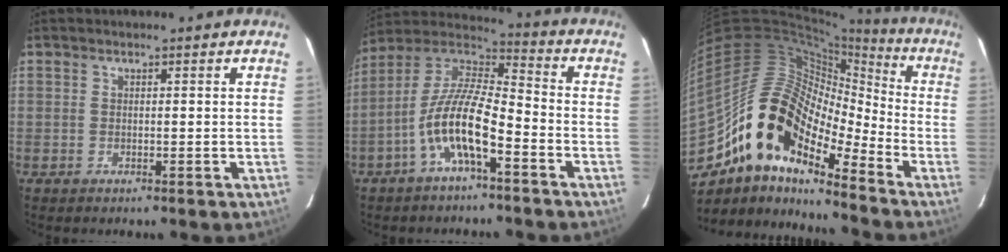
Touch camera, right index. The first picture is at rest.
{"total": 12.6, "force": [-5.8, 3.3, 10.6], "torque": [-0.214, 0.002, -0.116]}
{"total": 18.3, "force": [-12.0, 7.7, 11.5], "torque": [-0.201, -0.003, -0.243]}